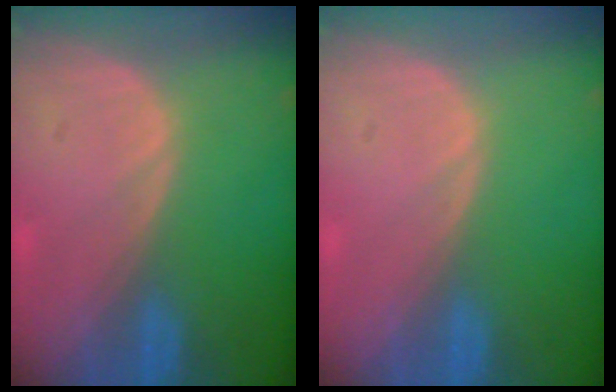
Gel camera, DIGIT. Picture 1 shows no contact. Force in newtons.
{"total": 0.0}